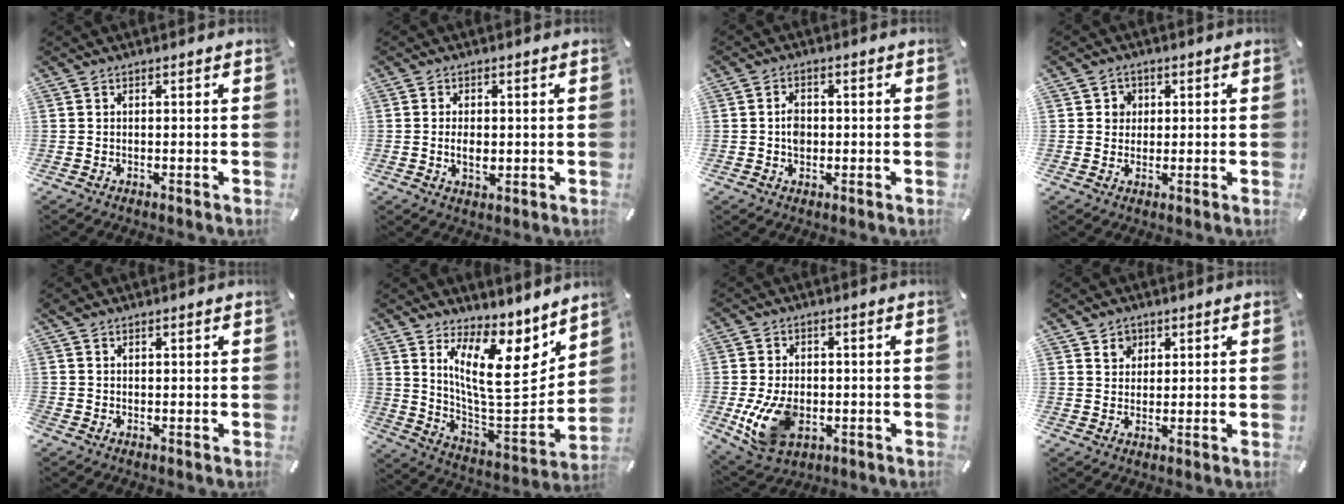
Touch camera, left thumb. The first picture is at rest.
{"total": 4.0, "force": [-0.2, 2.4, 3.2], "torque": [-0.060, 0.001, -0.006]}
{"total": 3.4, "force": [-0.2, 2.7, 2.1], "torque": [-0.033, 0.004, -0.006]}
{"total": 3.1, "force": [0.4, 3.0, 0.4], "torque": [0.002, 0.003, 0.001]}
{"total": 0.8, "force": [0.1, 0.8, 0.0], "torque": [0.002, 0.007, 0.000]}
{"total": 17.9, "force": [9.8, 7.2, 13.2], "torque": [-0.205, -0.075, 0.167]}
{"total": 11.4, "force": [-2.5, 8.0, 7.8], "torque": [-0.157, -0.001, -0.042]}
{"total": 3.4, "force": [1.7, 2.9, 0.5], "torque": [0.007, -0.004, 0.027]}